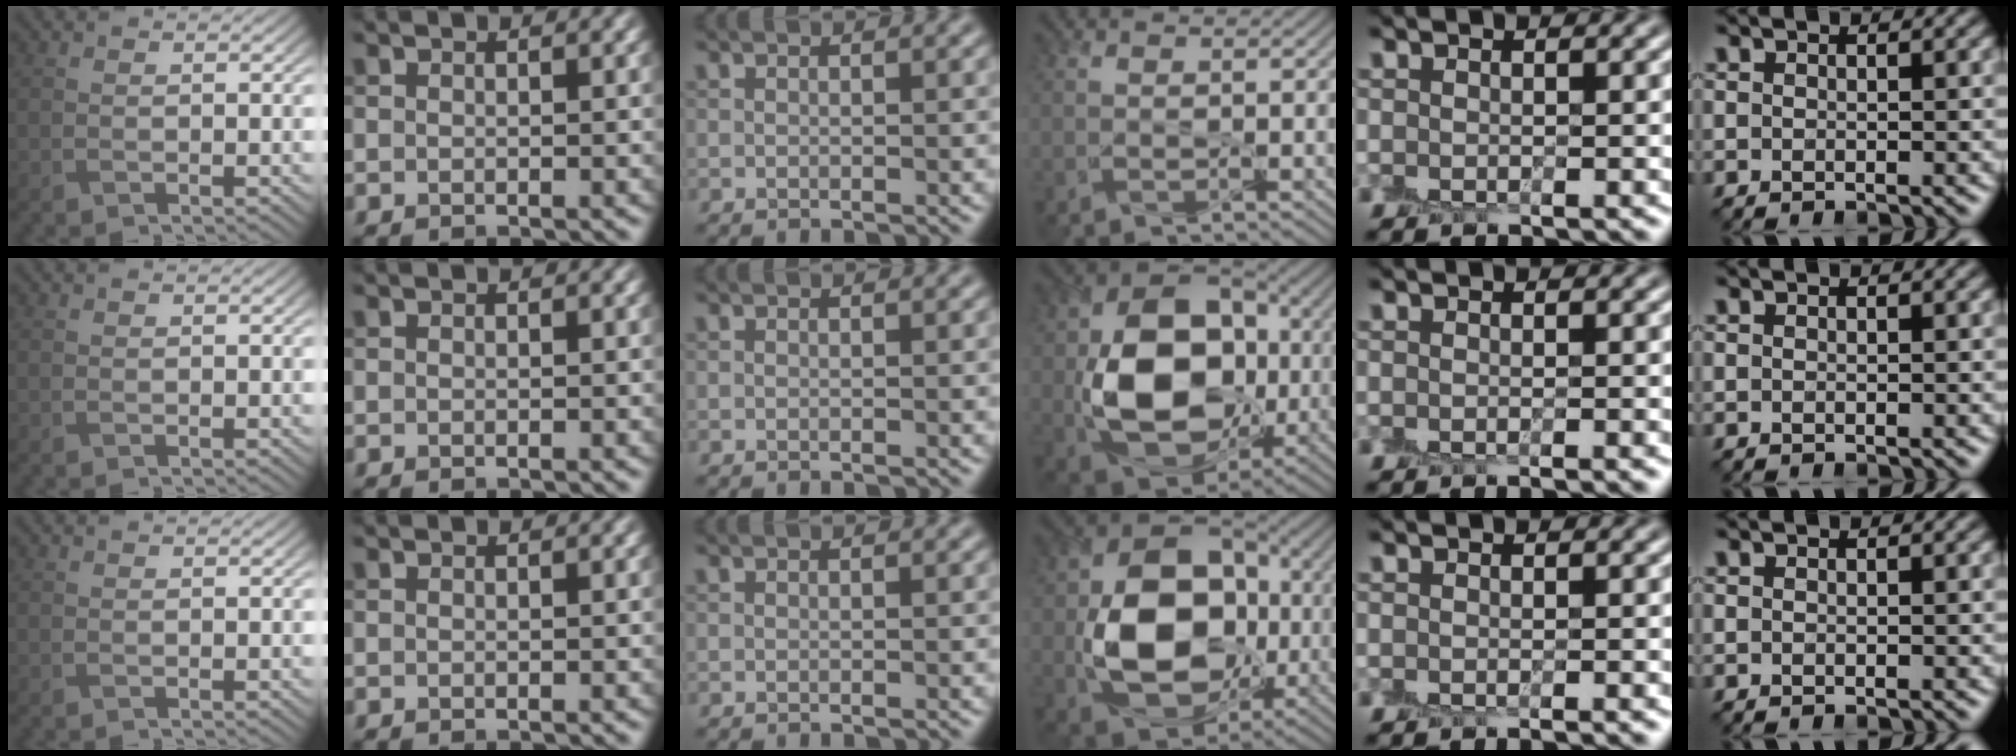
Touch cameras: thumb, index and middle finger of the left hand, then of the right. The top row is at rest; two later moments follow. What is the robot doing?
{"motion": "peel", "object": "postage stamp"}